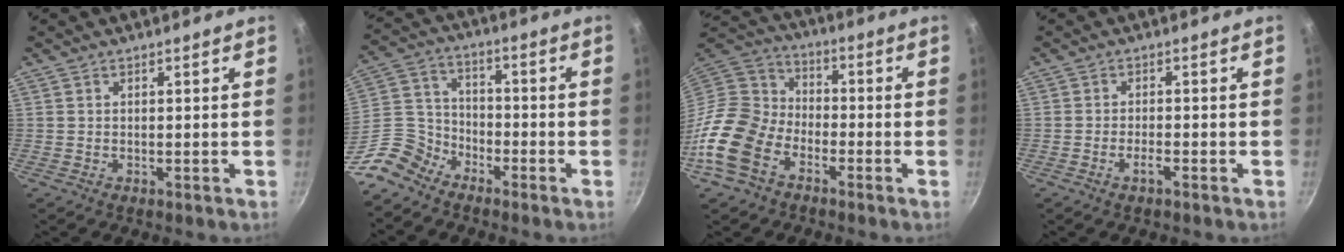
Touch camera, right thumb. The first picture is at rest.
{"total": 9.7, "force": [-7.3, 5.6, 2.8], "torque": [-0.033, 0.065, -0.168]}
{"total": 15.9, "force": [-7.6, 10.7, 9.0], "torque": [-0.165, 0.054, -0.171]}
{"total": 2.1, "force": [-1.3, 0.4, 1.6], "torque": [-0.035, 0.010, -0.028]}